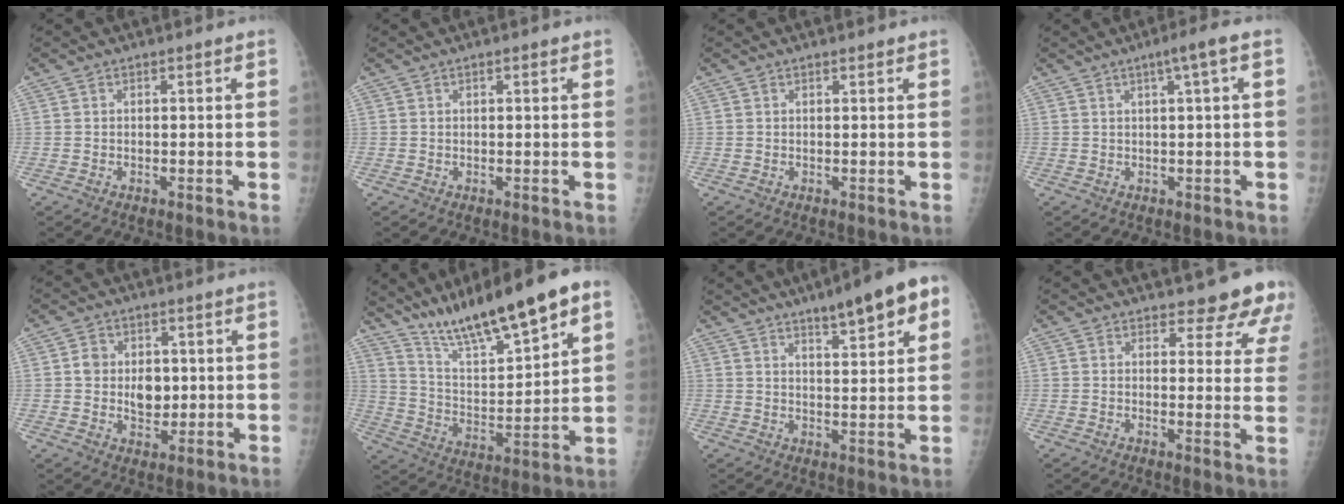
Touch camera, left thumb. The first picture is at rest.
{"total": 1.0, "force": [0.4, 0.3, 0.8], "torque": [-0.013, 0.002, 0.004]}
{"total": 0.5, "force": [0.4, 0.2, 0.3], "torque": [-0.007, -0.003, 0.005]}
{"total": 3.6, "force": [1.1, -0.2, 3.4], "torque": [-0.057, 0.009, 0.019]}
{"total": 7.2, "force": [0.1, 5.5, 4.6], "torque": [-0.037, 0.000, 0.005]}
{"total": 19.8, "force": [13.6, 4.1, 13.8], "torque": [-0.206, -0.055, 0.240]}
{"total": 11.6, "force": [6.4, 2.9, 9.2], "torque": [-0.105, -0.013, 0.086]}
{"total": 8.6, "force": [7.5, 3.2, 2.9], "torque": [0.003, -0.045, 0.066]}